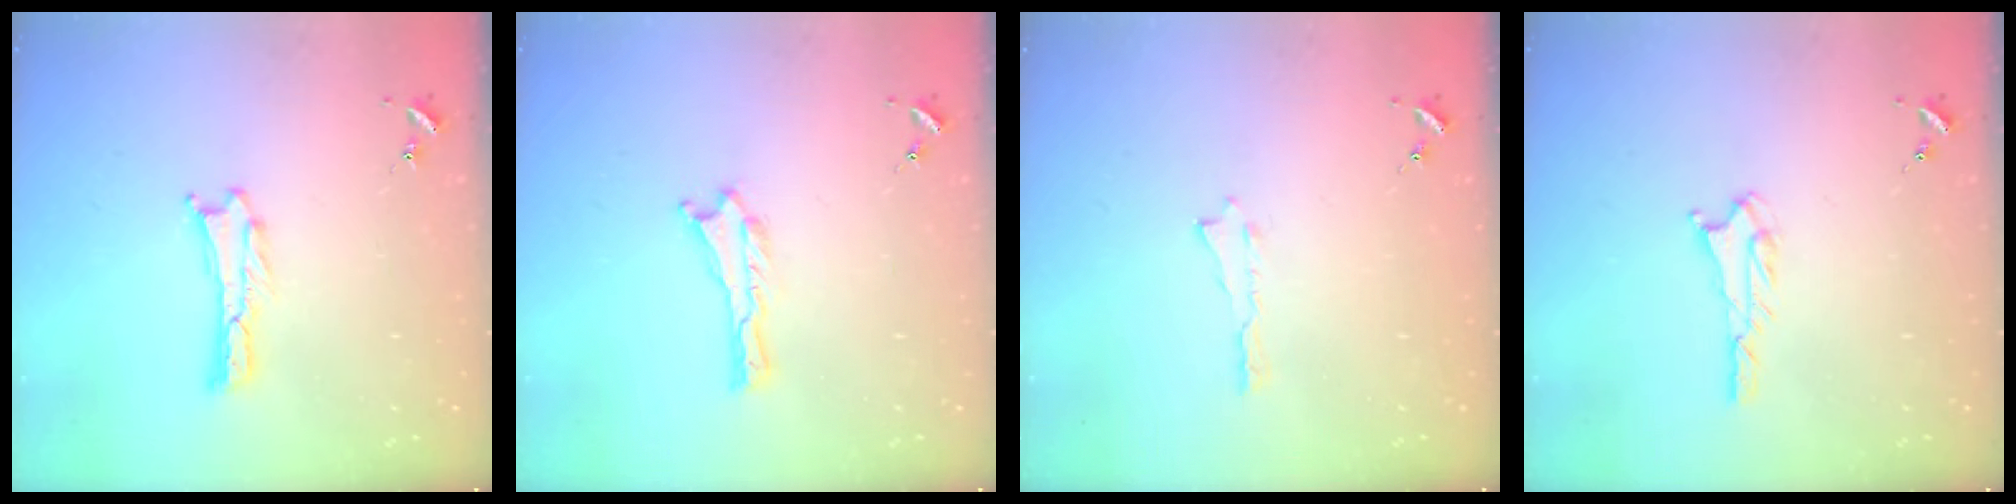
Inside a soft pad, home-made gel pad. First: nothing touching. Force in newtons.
{"total": 0.0}
{"total": 0.0}
{"total": 1.8, "press": 1.8, "slide": 0.2}